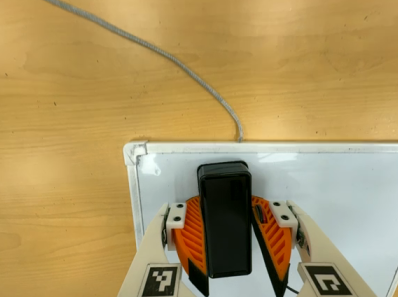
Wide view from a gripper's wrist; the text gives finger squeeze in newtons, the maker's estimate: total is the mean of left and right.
{"total": 13.3, "left": 15.2, "right": 11.3}